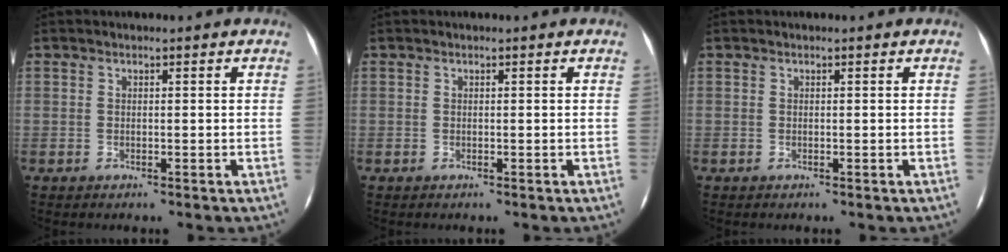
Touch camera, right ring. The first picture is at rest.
{"total": 0.0}
{"total": 0.0}